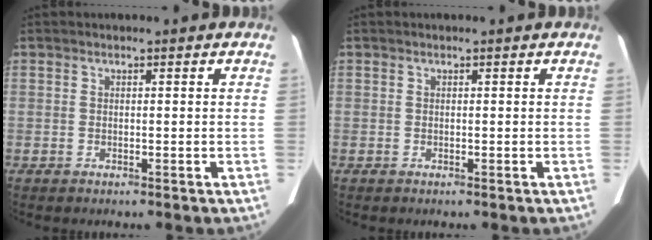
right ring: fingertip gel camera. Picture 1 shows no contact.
{"total": 0.0}